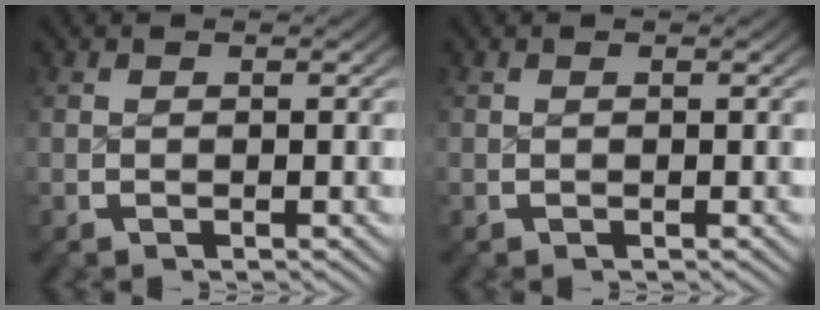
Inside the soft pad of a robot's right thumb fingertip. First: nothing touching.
{"total": 0.0}